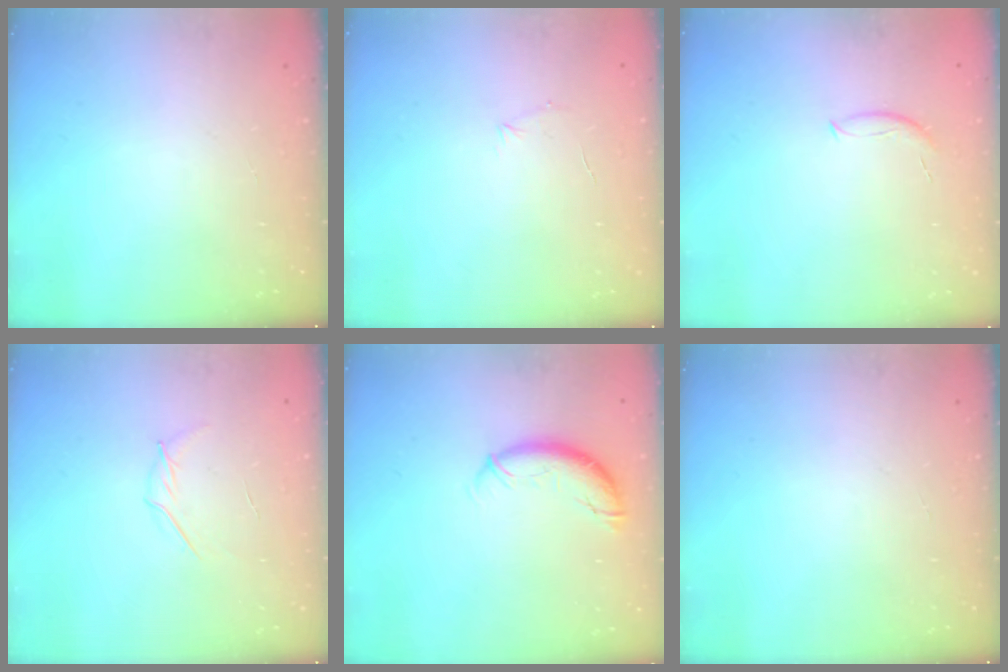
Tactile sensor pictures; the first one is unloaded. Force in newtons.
{"total": 3.9, "press": 3.8, "slide": 1.0}
{"total": 6.0, "press": 5.9, "slide": 0.7}
{"total": 4.1, "press": 3.9, "slide": 1.1}
{"total": 9.4, "press": 9.4, "slide": 0.5}
{"total": 0.0}